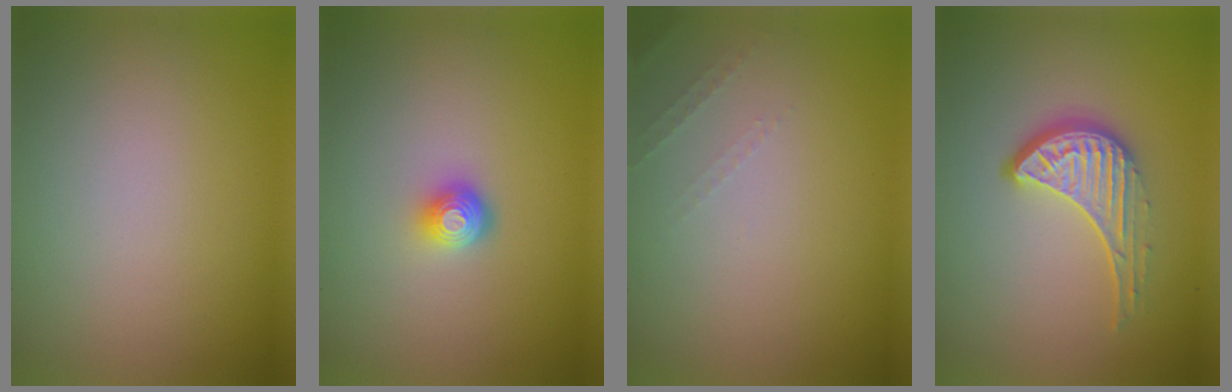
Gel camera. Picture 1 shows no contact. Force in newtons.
{"total": 2.0, "press": 1.4, "slide": 1.4}
{"total": 0.9, "press": 0.9, "slide": 0.3}
{"total": 4.3, "press": 3.1, "slide": 3.1}